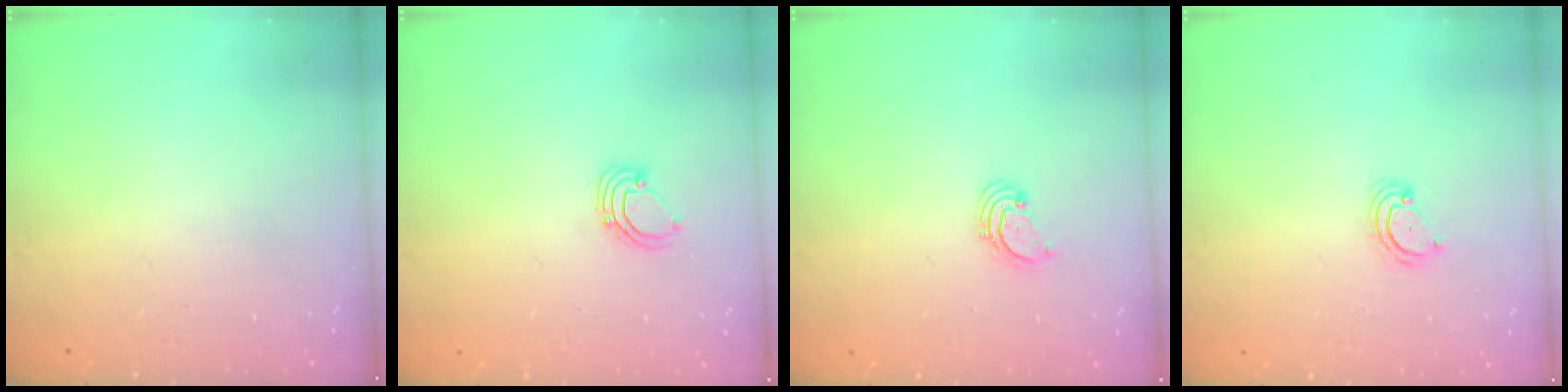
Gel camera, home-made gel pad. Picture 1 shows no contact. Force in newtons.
{"total": 2.6, "press": 2.6, "slide": 0.2}
{"total": 1.7, "press": 1.7, "slide": 0.2}
{"total": 2.3, "press": 2.3, "slide": 0.2}